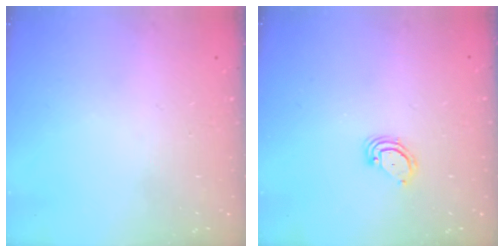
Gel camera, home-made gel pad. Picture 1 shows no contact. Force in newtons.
{"total": 3.5, "press": 3.5, "slide": 0.2}